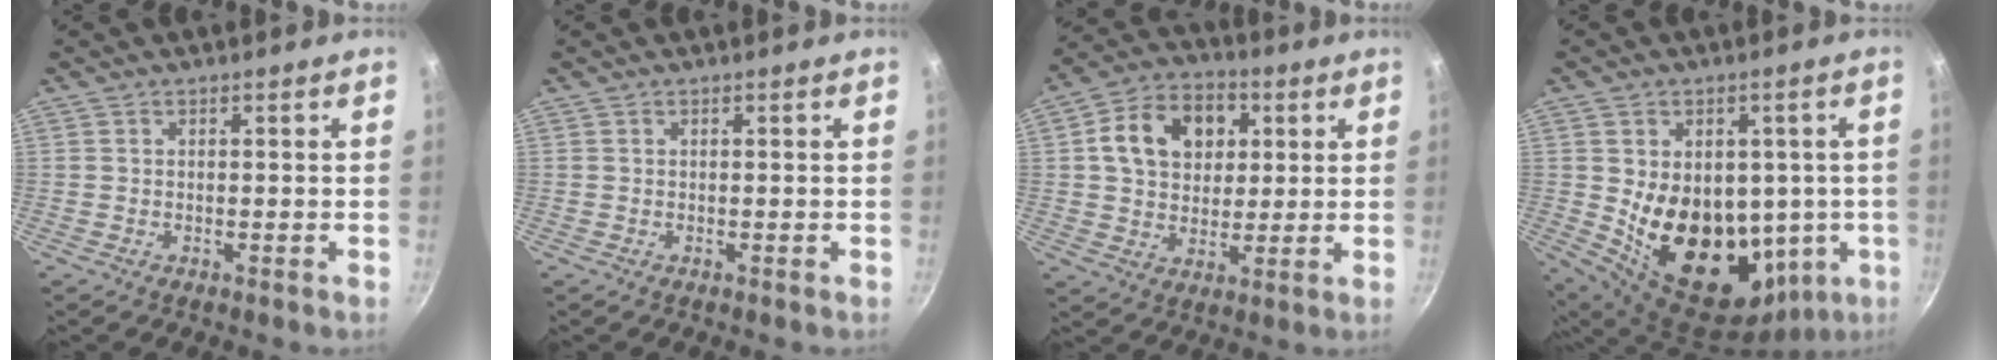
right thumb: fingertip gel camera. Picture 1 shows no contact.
{"total": 0.0}
{"total": 14.1, "force": [3.6, 10.8, 8.4], "torque": [-0.116, 0.014, 0.050]}
{"total": 21.1, "force": [-0.6, 14.9, 15.0], "torque": [-0.208, -0.021, 0.018]}